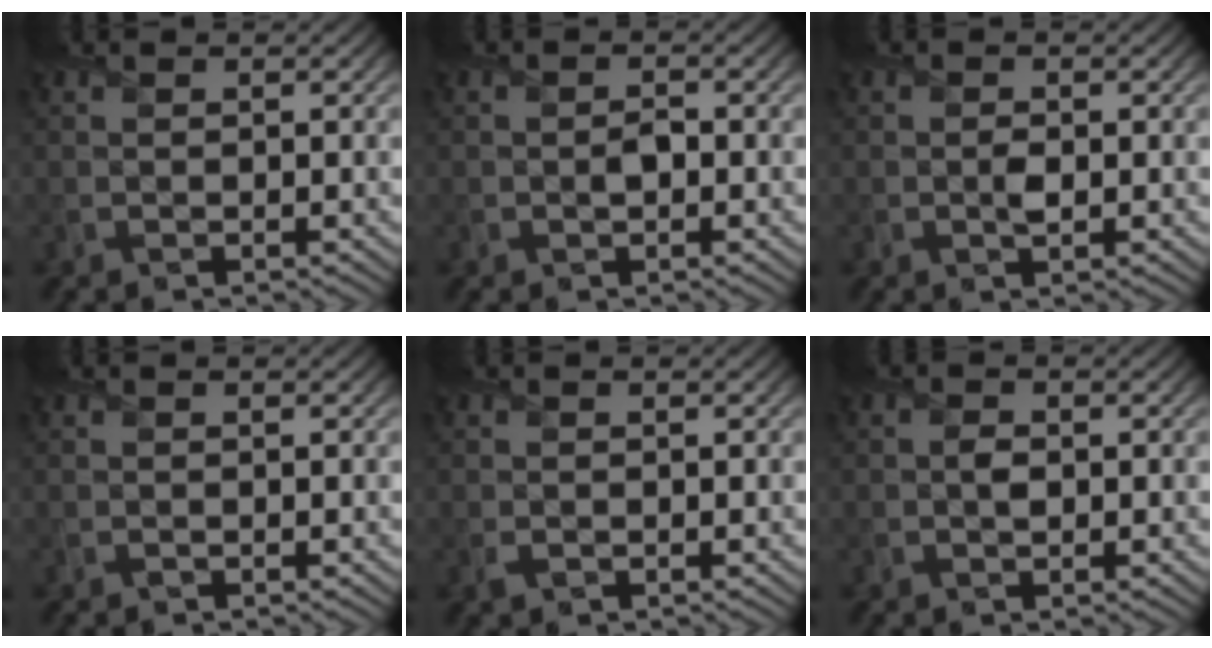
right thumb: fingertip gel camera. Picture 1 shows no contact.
{"total": 1.3, "force": [-0.3, 0.9, 0.9], "torque": [-0.012, 0.000, -0.007]}
{"total": 1.2, "force": [-0.1, 0.7, 1.0], "torque": [-0.018, -0.002, -0.003]}
{"total": 0.0}
{"total": 0.8, "force": [-0.2, 0.6, 0.4], "torque": [-0.011, -0.006, -0.002]}
{"total": 1.2, "force": [-0.1, 0.8, 0.8], "torque": [-0.014, -0.001, -0.004]}